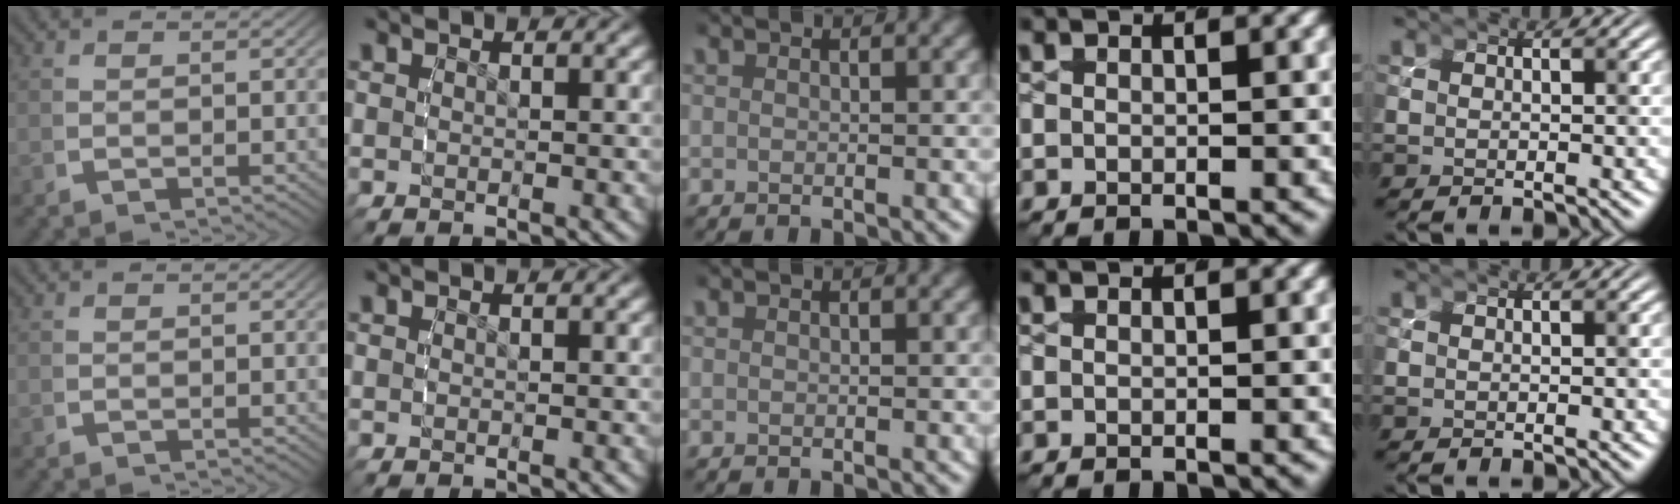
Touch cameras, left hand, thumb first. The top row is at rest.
{}